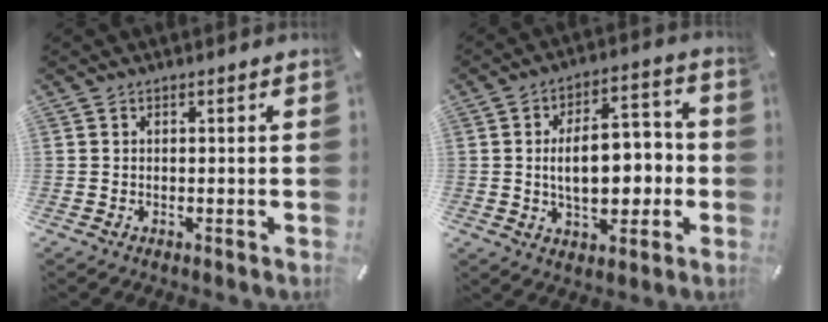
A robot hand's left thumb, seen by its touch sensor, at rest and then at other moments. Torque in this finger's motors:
{"motor_torque": [2.06, 2.19, 1.19, -0.34, 0.36]}